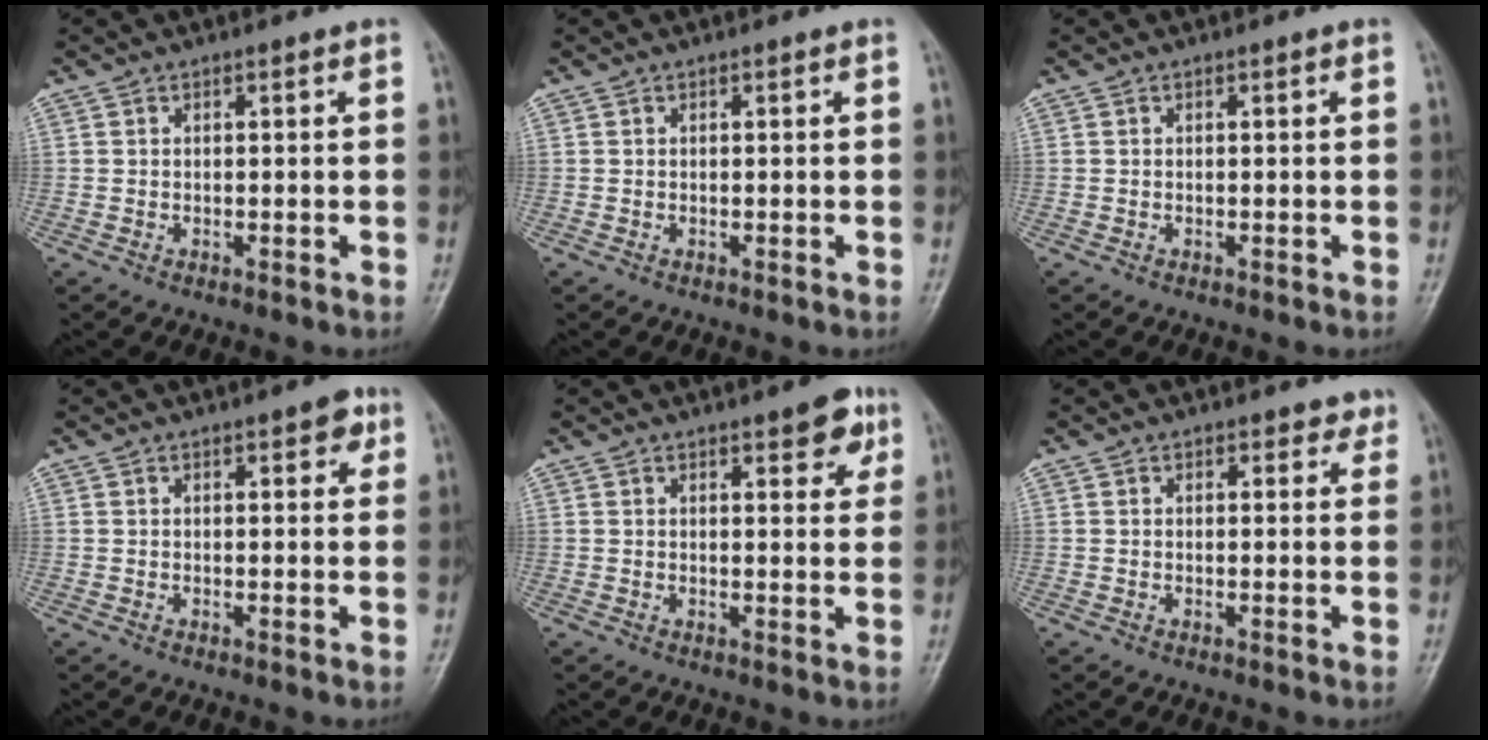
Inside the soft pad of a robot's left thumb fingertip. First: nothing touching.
{"total": 0.0}
{"total": 0.0}
{"total": 3.3, "force": [1.7, 1.5, 2.4], "torque": [-0.015, -0.002, 0.015]}
{"total": 6.3, "force": [3.5, 2.5, 4.6], "torque": [-0.034, -0.014, 0.038]}
{"total": 2.3, "force": [1.7, 1.4, 0.7], "torque": [0.017, -0.006, 0.014]}